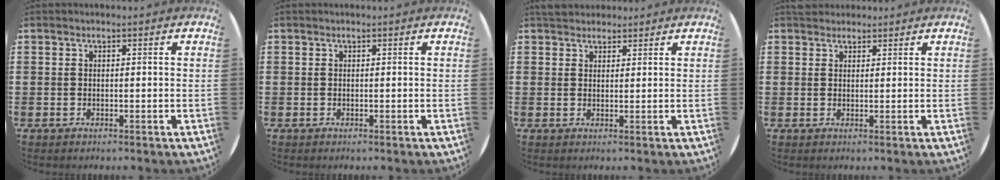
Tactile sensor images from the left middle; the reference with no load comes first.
{"total": 0.0}
{"total": 2.4, "force": [2.3, 0.8, 0.0], "torque": [-0.004, 0.002, 0.044]}
{"total": 1.5, "force": [1.4, 0.5, -0.1], "torque": [0.009, 0.001, 0.026]}